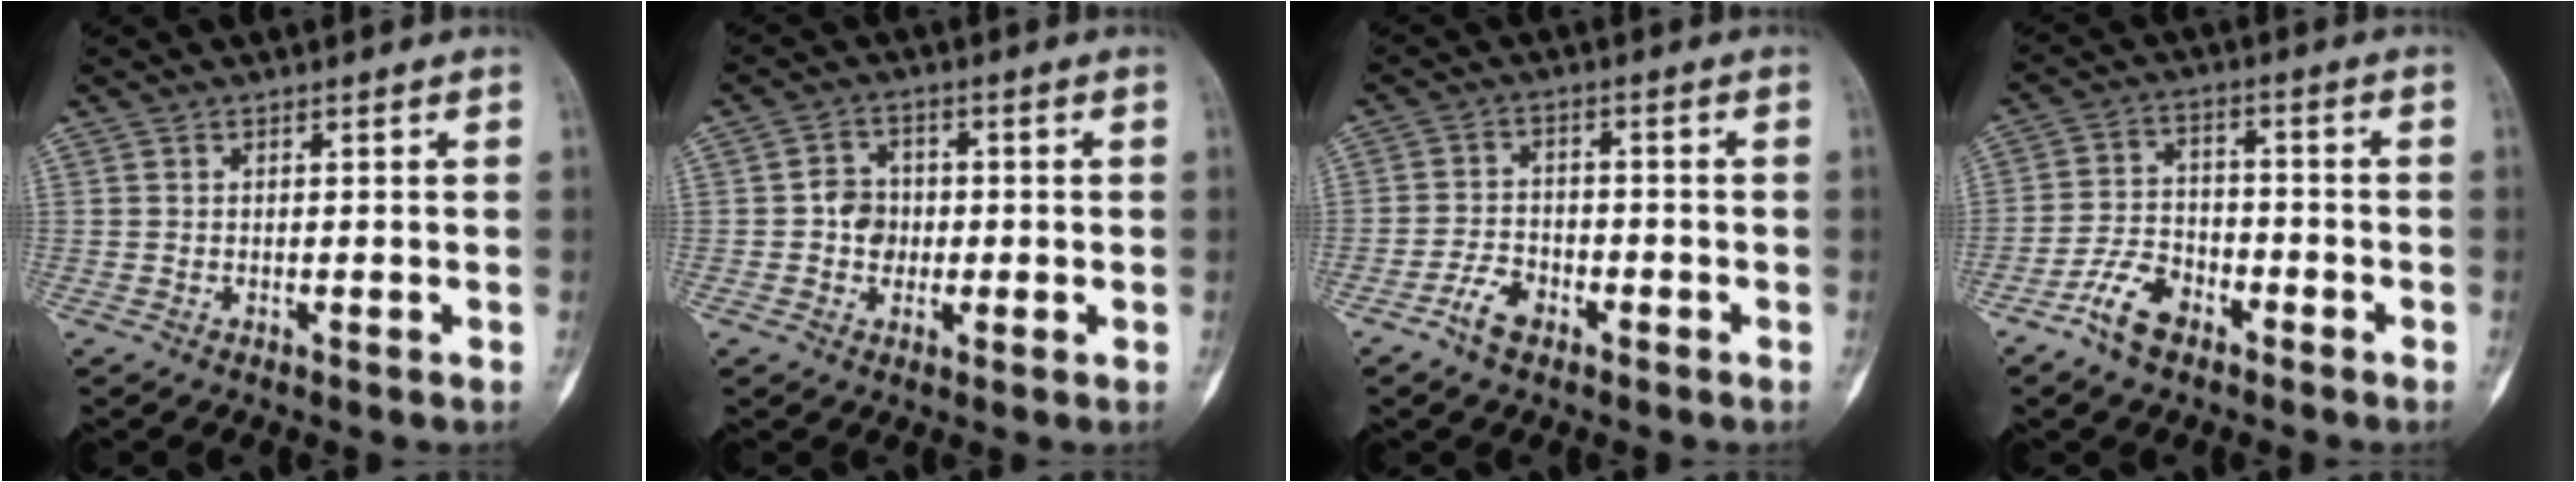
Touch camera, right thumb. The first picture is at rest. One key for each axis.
{"total": 4.9, "fx": -0.4, "fy": 4.3, "fz": 2.4, "tx": -0.012, "ty": 0.010, "tz": -0.014}
{"total": 5.0, "fx": -3.2, "fy": 2.8, "fz": 2.7, "tx": -0.041, "ty": 0.021, "tz": -0.059}
{"total": 7.9, "fx": -5.1, "fy": 4.4, "fz": 4.2, "tx": -0.071, "ty": 0.031, "tz": -0.098}